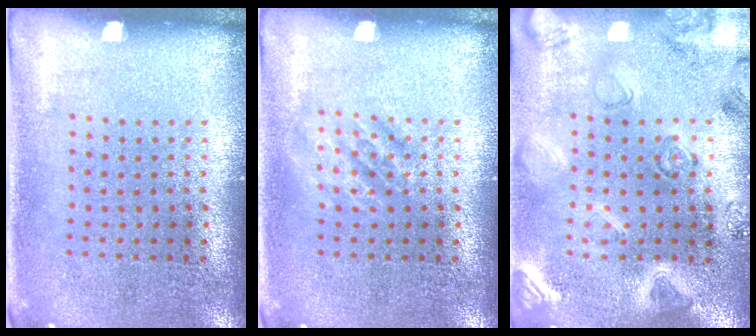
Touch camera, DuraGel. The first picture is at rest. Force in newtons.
{"total": 1.4, "press": 1.4, "slide": 0.2}
{"total": 2.9, "press": 2.9, "slide": 0.5}